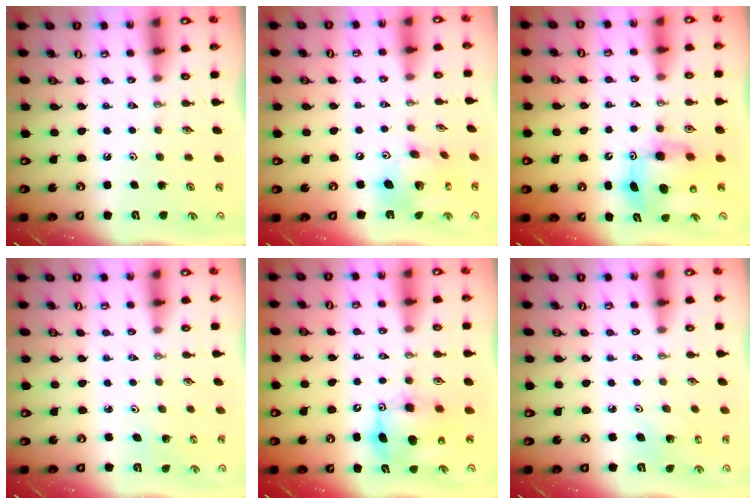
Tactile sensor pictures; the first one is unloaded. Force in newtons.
{"total": 15.4, "press": 15.3, "slide": 1.6}
{"total": 9.1, "press": 9.0, "slide": 0.8}
{"total": 1.0, "press": 1.0, "slide": 0.1}
{"total": 8.8, "press": 8.8, "slide": 0.6}
{"total": 3.5, "press": 3.5, "slide": 0.2}